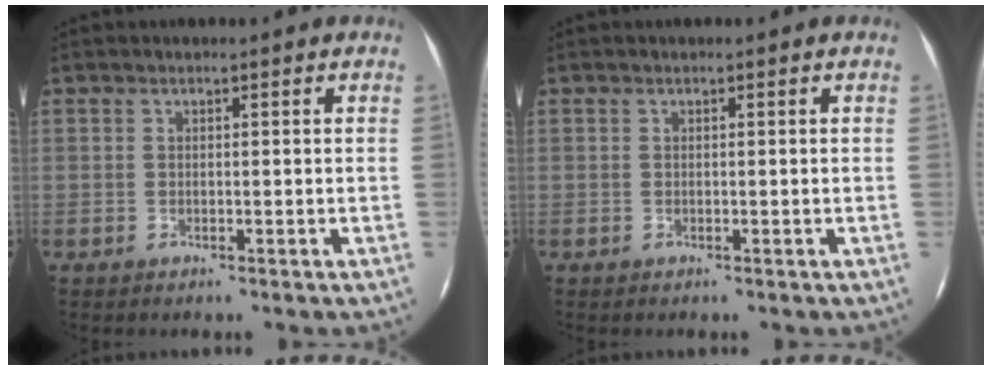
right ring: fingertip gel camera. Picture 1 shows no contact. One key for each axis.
{"total": 0.0}